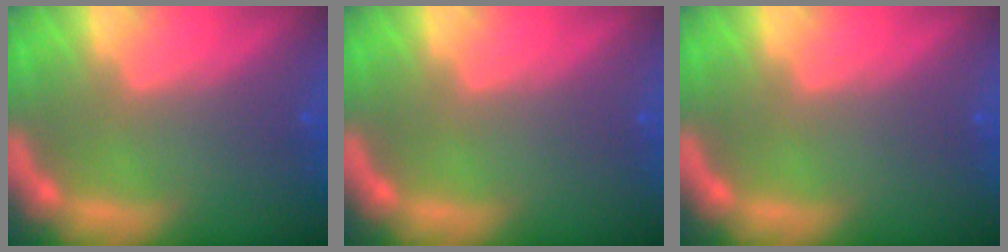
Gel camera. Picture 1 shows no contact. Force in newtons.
{"total": 0.0}
{"total": 0.0}